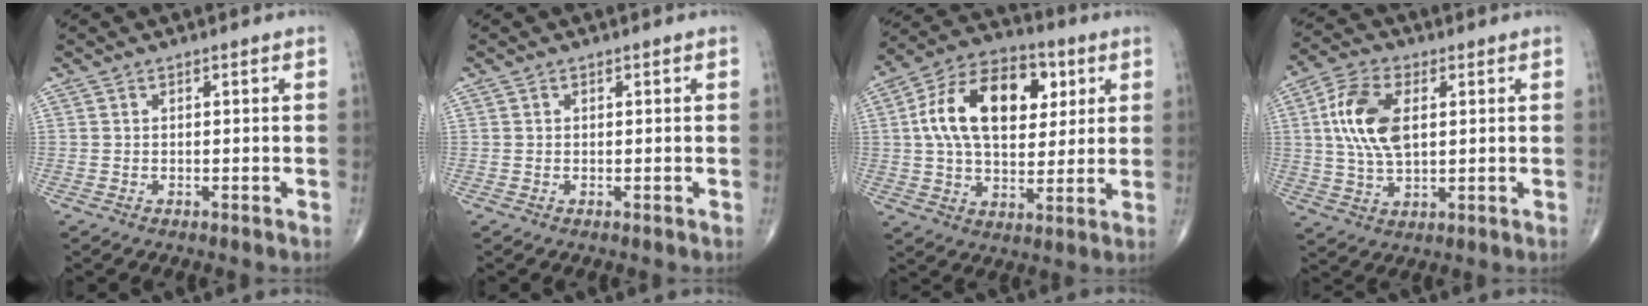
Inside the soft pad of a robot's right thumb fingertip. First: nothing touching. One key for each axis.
{"total": 0.0}
{"total": 19.4, "fx": 4.8, "fy": 11.8, "fz": 14.6, "tx": -0.221, "ty": 0.009, "tz": 0.074}
{"total": 11.8, "fx": 2.2, "fy": 6.4, "fz": 9.7, "tx": -0.195, "ty": 0.003, "tz": 0.041}